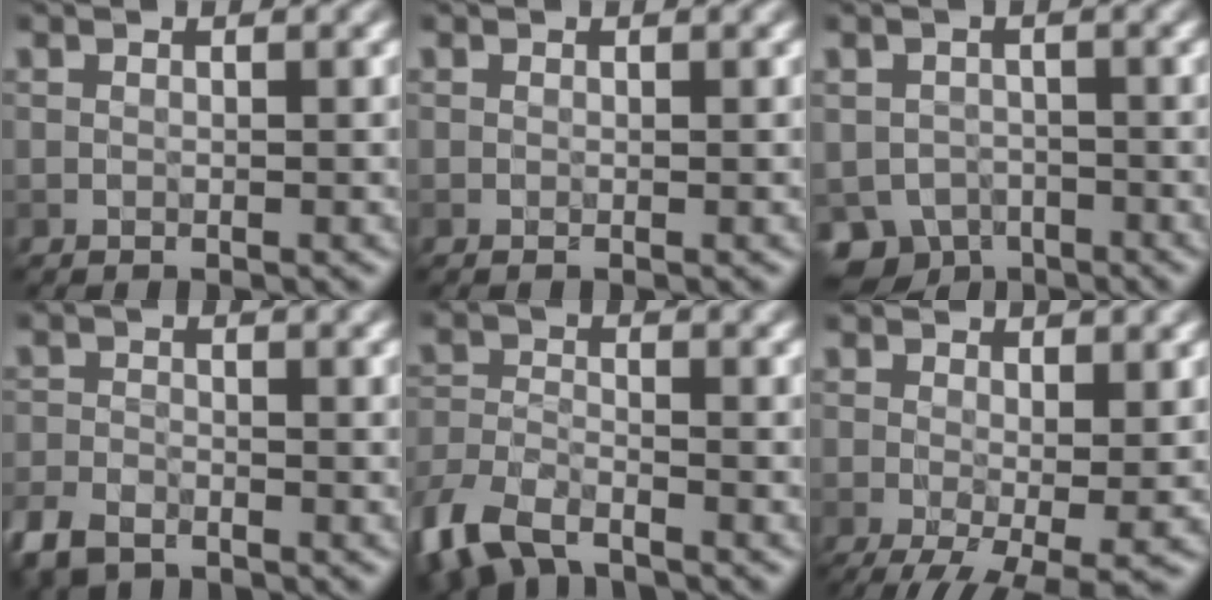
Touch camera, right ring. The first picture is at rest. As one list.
[{"total": 0.0}, {"total": 4.8, "force": [-3.1, 3.4, 1.2], "torque": [-0.009, -0.012, -0.047]}, {"total": 3.3, "force": [-2.7, 1.6, 1.2], "torque": [-0.025, -0.008, -0.061]}, {"total": 5.8, "force": [-4.6, 2.5, 2.6], "torque": [-0.055, -0.009, -0.099]}, {"total": 6.0, "force": [-1.4, 2.1, 5.5], "torque": [-0.100, -0.019, -0.014]}]